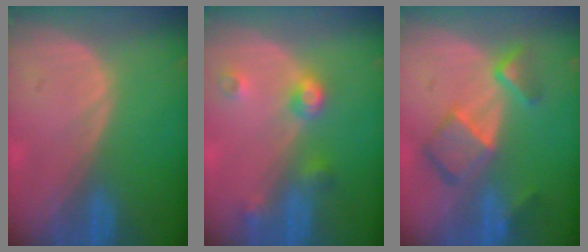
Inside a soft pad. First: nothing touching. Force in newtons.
{"total": 4.4, "press": 3.9, "slide": 2.1}
{"total": 7.7, "press": 6.7, "slide": 3.8}